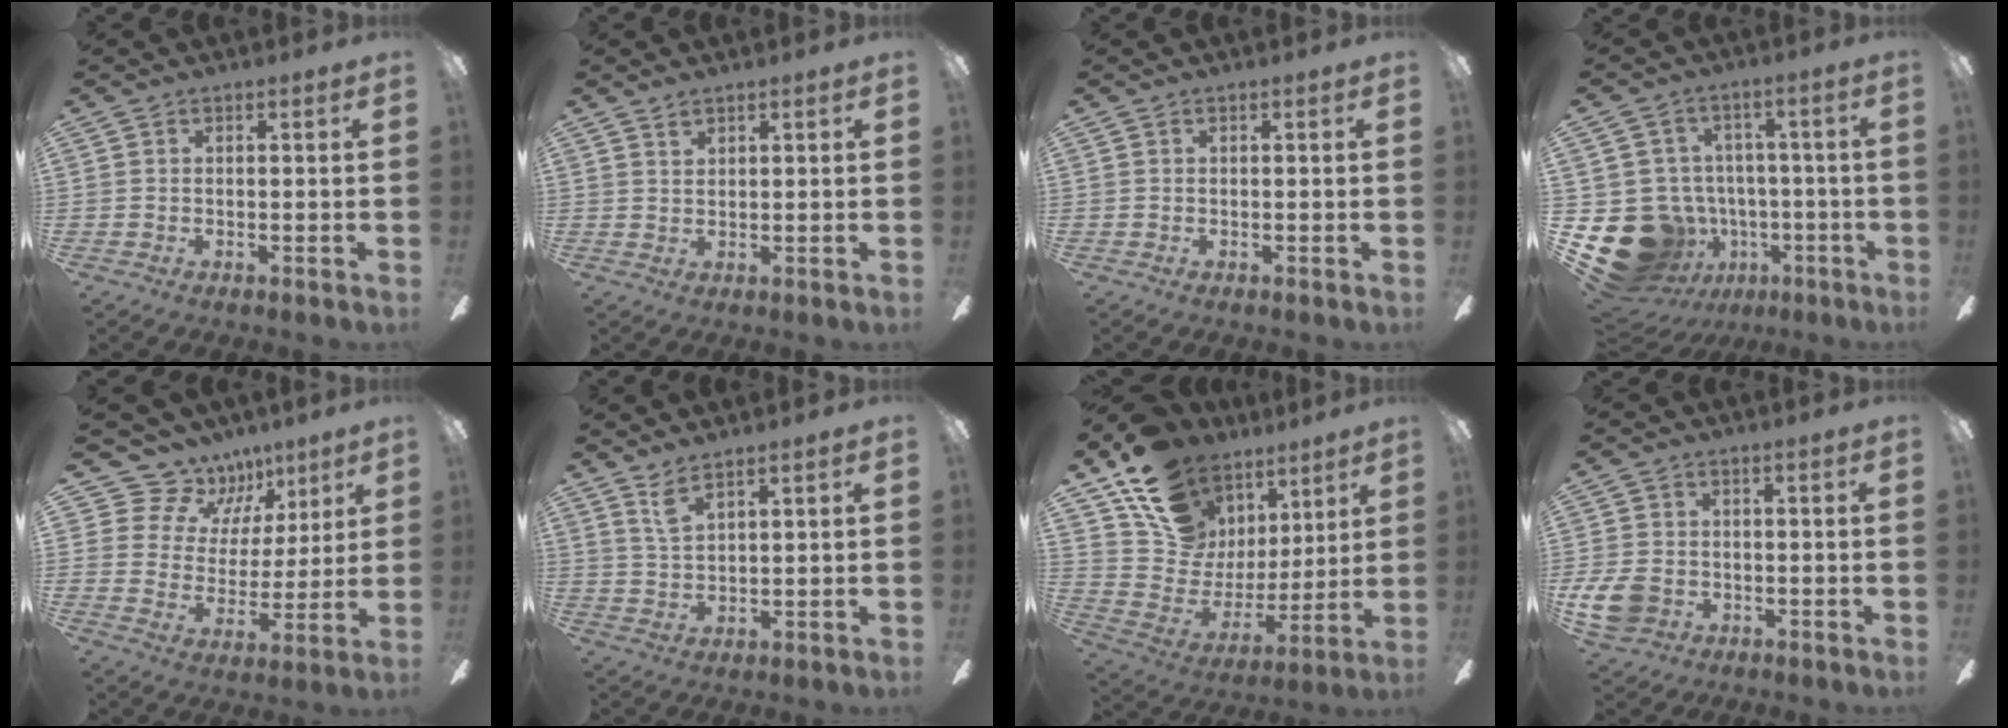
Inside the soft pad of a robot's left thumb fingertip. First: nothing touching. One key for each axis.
{"total": 1.7, "fx": 1.4, "fy": 0.7, "fz": 0.5, "tx": -0.013, "ty": 0.000, "tz": 0.026}
{"total": 0.0}
{"total": 18.3, "fx": -6.7, "fy": 15.1, "fz": 8.0, "tx": -0.167, "ty": 0.034, "tz": -0.084}
{"total": 11.6, "fx": 7.9, "fy": 8.1, "fz": 2.1, "tx": -0.060, "ty": -0.057, "tz": 0.158}
{"total": 4.5, "fx": 3.5, "fy": 1.0, "fz": 2.6, "tx": -0.060, "ty": -0.006, "tz": 0.063}
{"total": 15.8, "fx": 10.9, "fy": 10.4, "fz": 5.0, "tx": -0.107, "ty": -0.072, "tz": 0.208}
{"total": 7.6, "fx": -2.1, "fy": 6.2, "fz": 3.9, "tx": -0.088, "ty": 0.015, "tz": -0.038}